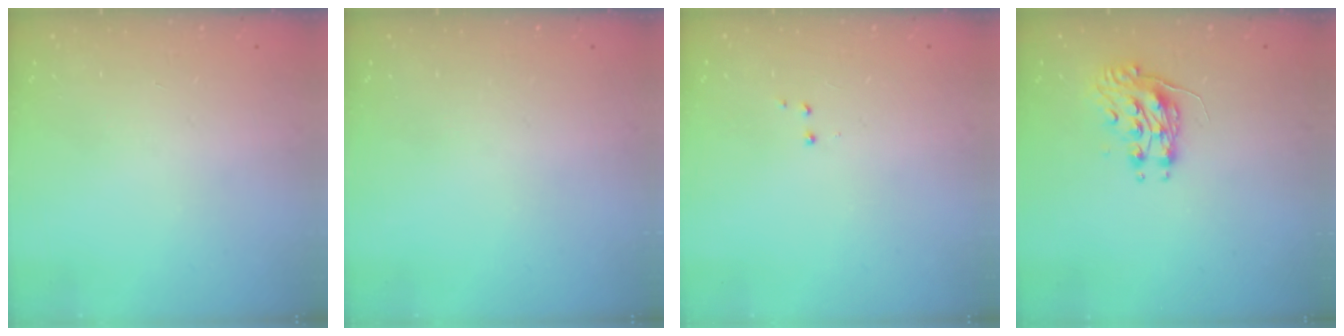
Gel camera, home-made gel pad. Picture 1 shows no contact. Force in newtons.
{"total": 0.0}
{"total": 2.8, "press": 2.7, "slide": 0.5}
{"total": 8.2, "press": 8.2, "slide": 0.3}